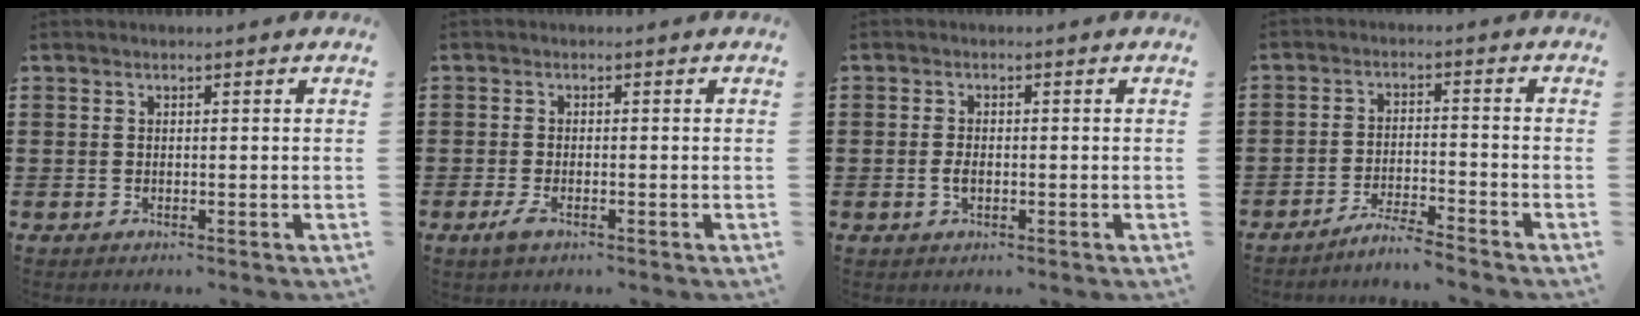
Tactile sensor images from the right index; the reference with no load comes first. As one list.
[{"total": 1.8, "force": [-0.9, 0.6, 1.5], "torque": [-0.040, -0.007, -0.021]}, {"total": 1.7, "force": [-0.3, 1.0, 1.4], "torque": [-0.034, -0.002, -0.008]}, {"total": 4.0, "force": [-3.9, -0.5, 0.9], "torque": [-0.025, -0.004, -0.081]}]